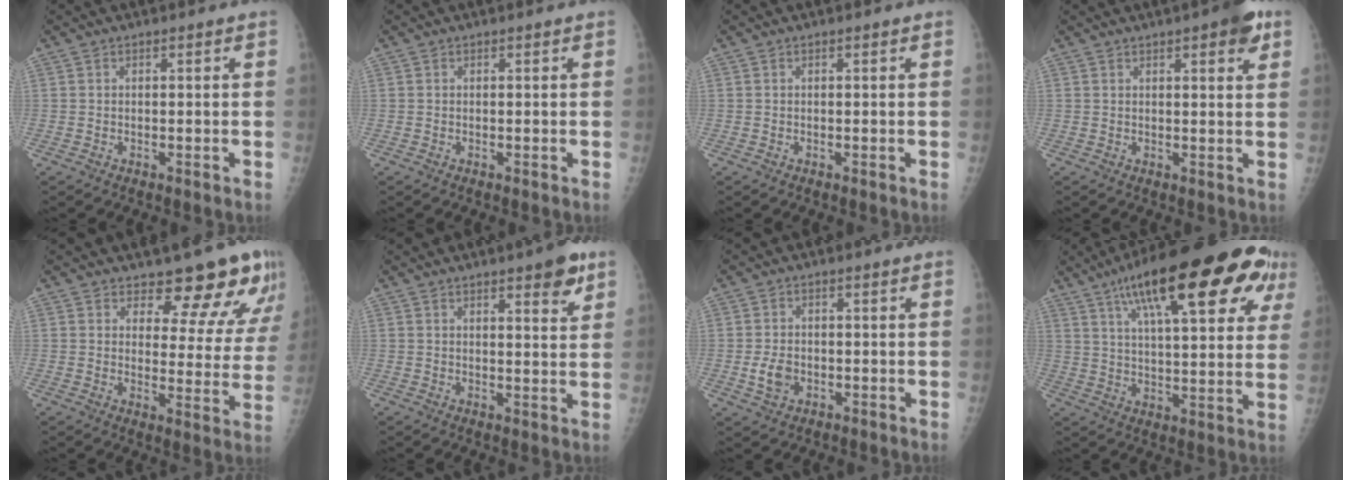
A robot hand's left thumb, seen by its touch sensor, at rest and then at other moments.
{"total": 0.0}
{"total": 0.0}
{"total": 5.9, "force": [3.1, 1.6, 4.8], "torque": [-0.051, -0.008, 0.034]}
{"total": 13.3, "force": [10.9, 5.1, 5.8], "torque": [-0.024, -0.078, 0.122]}
{"total": 6.1, "force": [3.6, 1.6, 4.7], "torque": [-0.050, -0.018, 0.043]}
{"total": 3.8, "force": [-1.2, 2.9, 2.3], "torque": [-0.038, 0.001, -0.017]}
{"total": 26.0, "force": [13.3, 7.9, 20.9], "torque": [-0.293, -0.004, 0.192]}